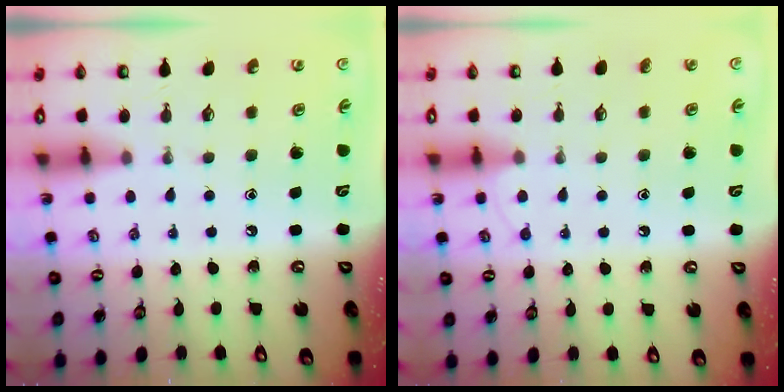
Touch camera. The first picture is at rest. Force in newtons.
{"total": 5.8, "press": 5.8, "slide": 0.6}